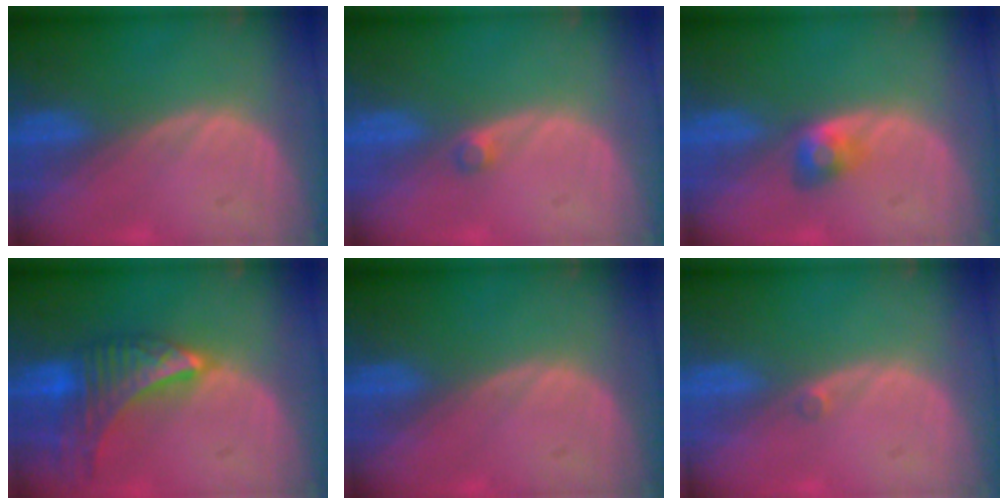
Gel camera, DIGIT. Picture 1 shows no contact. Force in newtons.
{"total": 1.3, "press": 1.1, "slide": 0.6}
{"total": 2.7, "press": 2.5, "slide": 1.1}
{"total": 9.2, "press": 8.1, "slide": 4.3}
{"total": 0.0}
{"total": 0.7, "press": 0.6, "slide": 0.3}